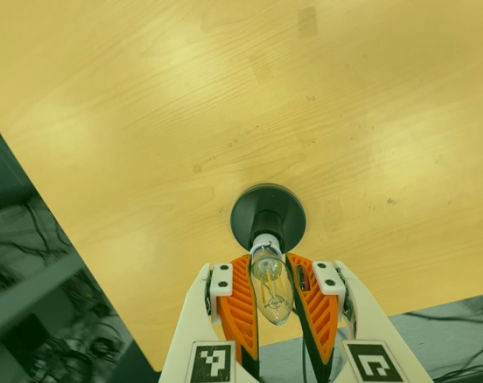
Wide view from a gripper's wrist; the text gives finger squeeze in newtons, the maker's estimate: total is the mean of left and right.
{"total": 20.2, "left": 19.3, "right": 21.2}